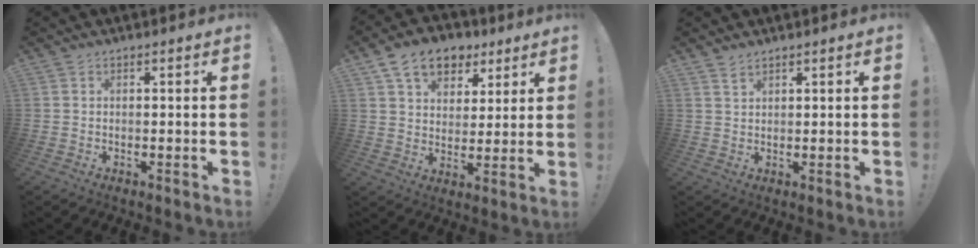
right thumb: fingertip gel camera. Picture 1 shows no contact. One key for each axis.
{"total": 13.4, "fx": 7.7, "fy": 9.0, "fz": 6.2, "tx": -0.095, "ty": -0.038, "tz": 0.146}
{"total": 2.0, "fx": 1.8, "fy": 0.5, "fz": 0.8, "tx": -0.003, "ty": -0.015, "tz": 0.031}